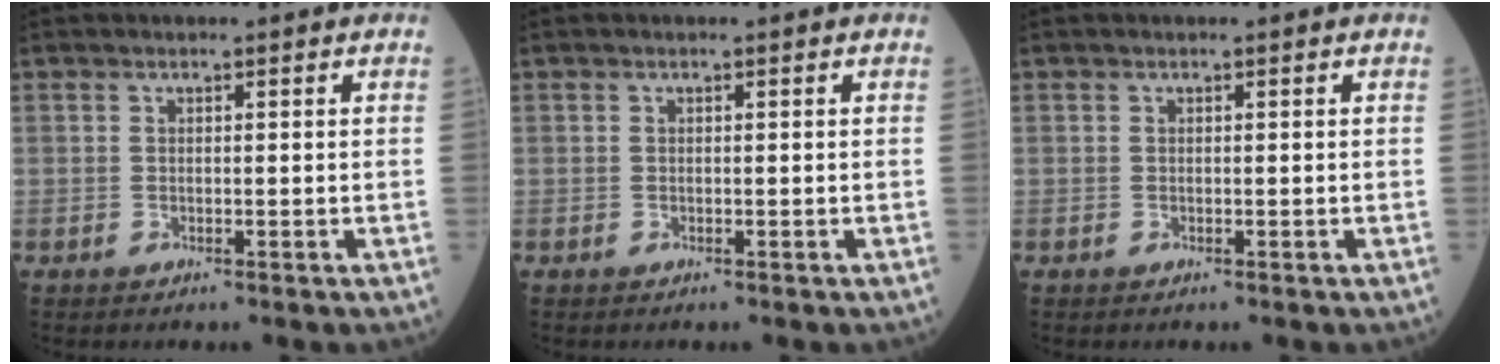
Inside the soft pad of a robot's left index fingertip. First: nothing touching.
{"total": 0.0}
{"total": 0.0}